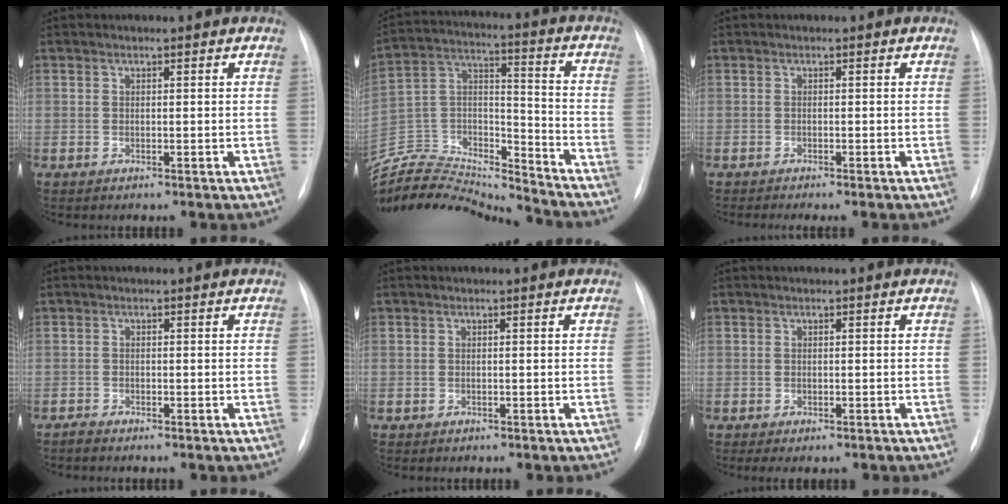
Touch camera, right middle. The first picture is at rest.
{"total": 21.8, "force": [-21.3, 2.0, 4.3], "torque": [-0.087, 0.034, -0.352]}
{"total": 3.1, "force": [-2.6, -0.2, 1.7], "torque": [-0.017, -0.005, -0.031]}
{"total": 0.8, "force": [-0.8, 0.1, 0.1], "torque": [-0.007, -0.003, -0.014]}
{"total": 0.0}
{"total": 1.9, "force": [-1.4, 0.7, 1.1], "torque": [-0.014, -0.005, -0.013]}